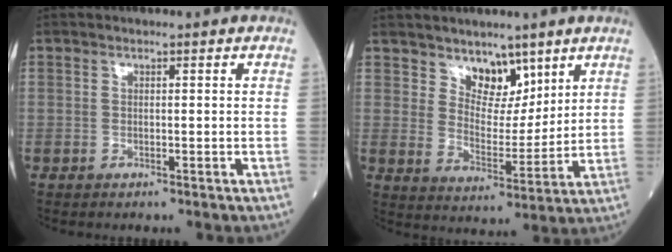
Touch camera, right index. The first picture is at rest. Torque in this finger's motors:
{"motor_torque": [0.18, 0.18, 0.05, 0.03]}